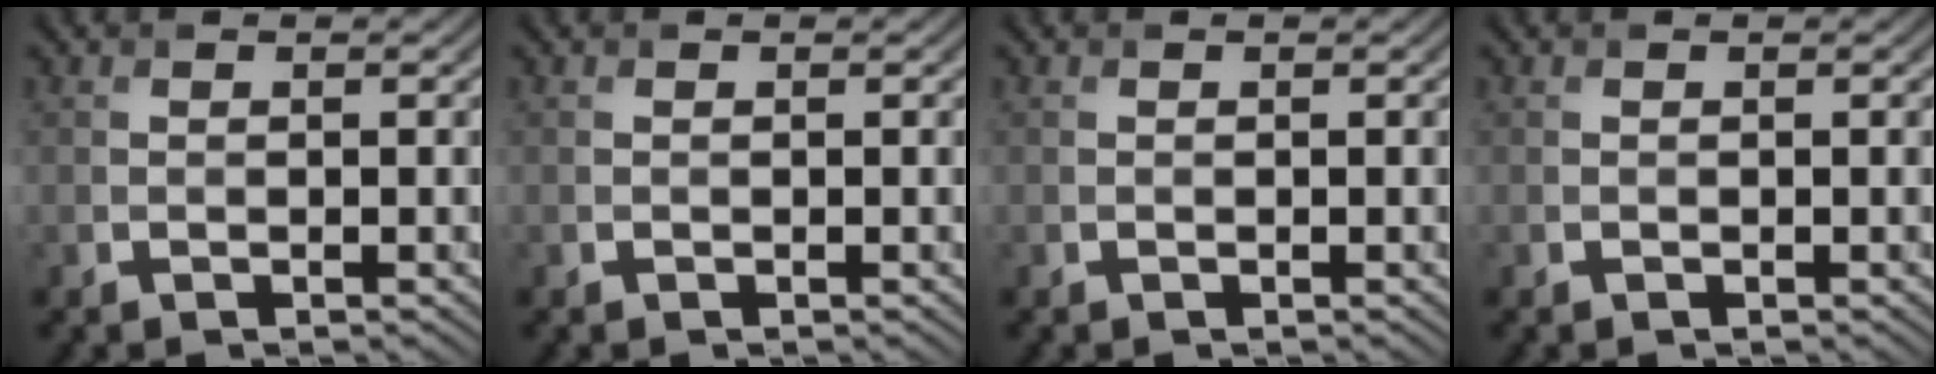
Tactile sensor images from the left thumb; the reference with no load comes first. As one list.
[{"total": 0.0}, {"total": 0.0}, {"total": 0.0}]